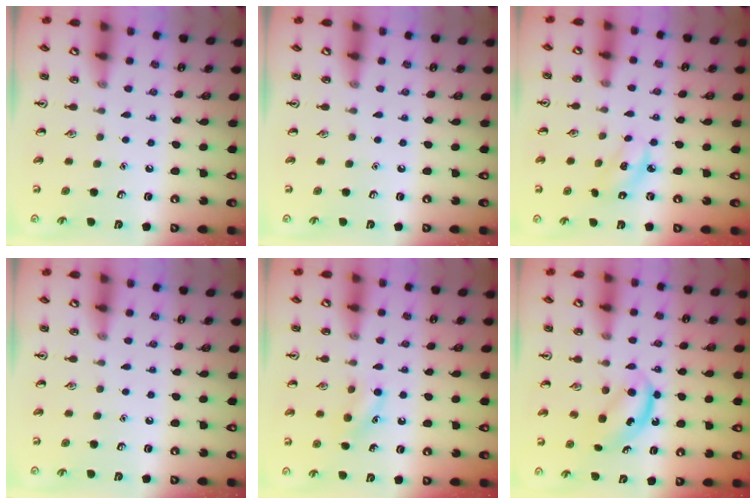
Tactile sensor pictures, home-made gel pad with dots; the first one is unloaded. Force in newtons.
{"total": 0.0}
{"total": 3.3, "press": 3.2, "slide": 0.5}
{"total": 0.0}
{"total": 8.3, "press": 8.1, "slide": 1.5}
{"total": 5.4, "press": 5.4, "slide": 0.8}